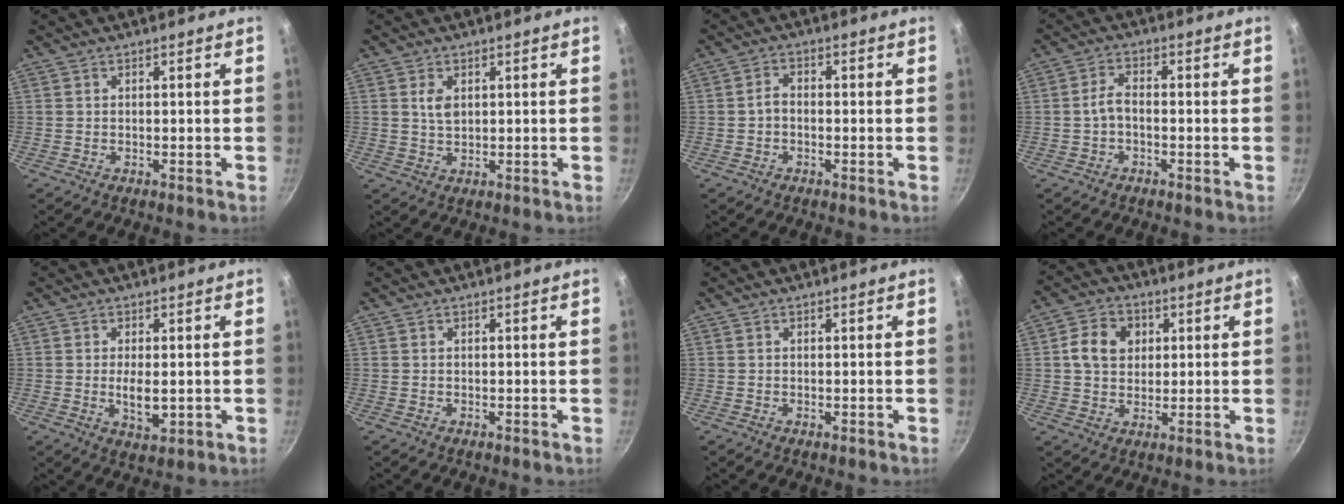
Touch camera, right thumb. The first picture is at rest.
{"total": 2.9, "force": [1.0, 1.7, 2.1], "torque": [-0.036, -0.007, 0.022]}
{"total": 2.5, "force": [-0.6, 1.8, 1.7], "torque": [-0.022, 0.013, -0.017]}
{"total": 3.5, "force": [-0.8, 2.0, 2.8], "torque": [-0.051, 0.018, -0.019]}
{"total": 4.9, "force": [-0.3, 2.3, 4.4], "torque": [-0.075, -0.011, -0.001]}
{"total": 0.0}
{"total": 0.0}
{"total": 8.7, "force": [1.8, 7.0, 4.9], "torque": [-0.064, 0.001, 0.028]}